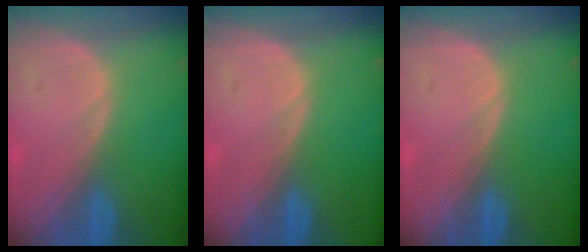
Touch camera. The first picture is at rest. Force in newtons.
{"total": 0.0}
{"total": 0.0}